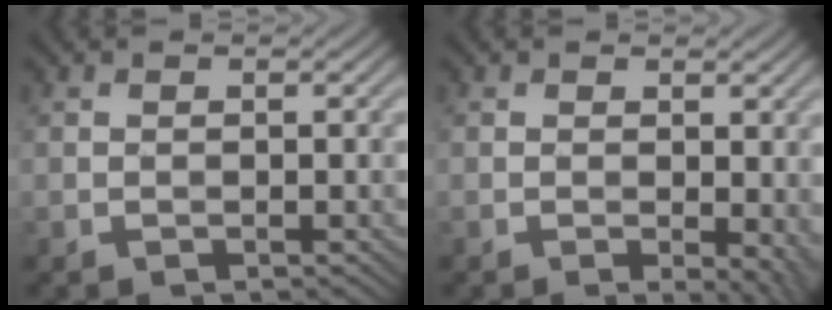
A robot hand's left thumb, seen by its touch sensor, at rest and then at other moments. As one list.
[{"total": 3.5, "force": [-0.2, 1.3, 3.2], "torque": [-0.038, -0.003, -0.002]}]